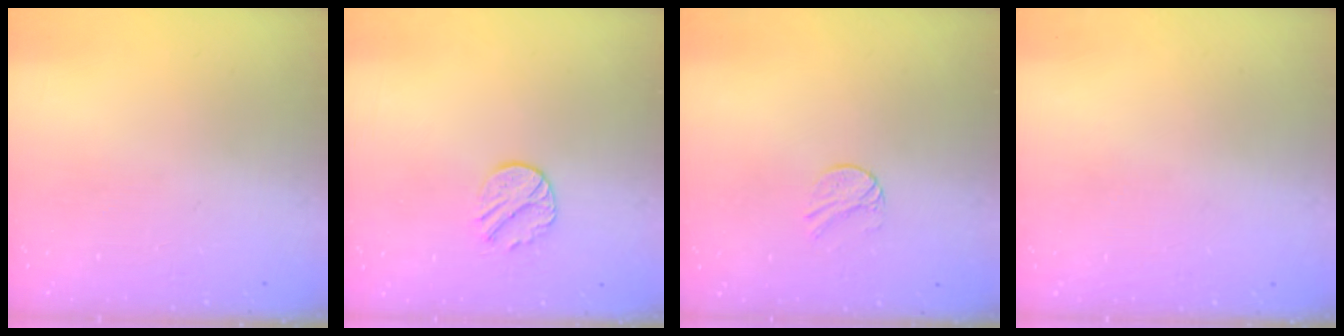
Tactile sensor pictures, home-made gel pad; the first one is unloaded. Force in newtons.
{"total": 7.0, "press": 7.0, "slide": 0.7}
{"total": 6.0, "press": 5.9, "slide": 0.5}
{"total": 0.6, "press": 0.6, "slide": 0.1}